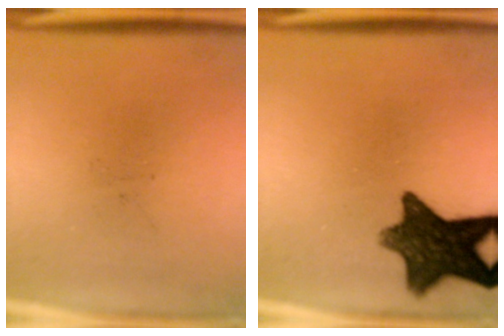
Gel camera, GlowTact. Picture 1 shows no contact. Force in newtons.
{"total": 12.4}